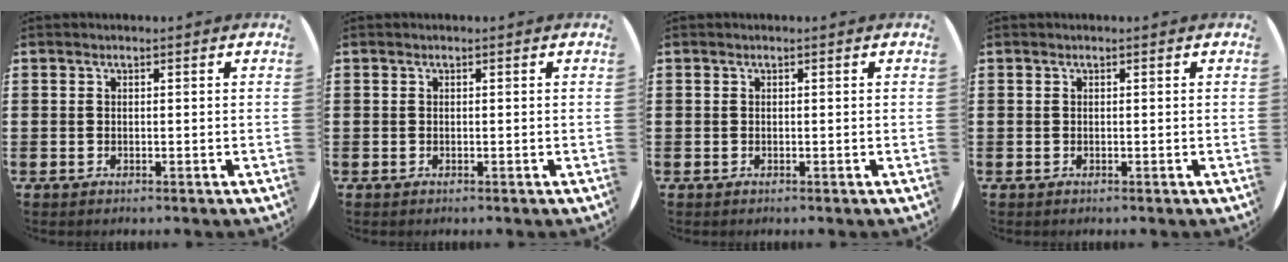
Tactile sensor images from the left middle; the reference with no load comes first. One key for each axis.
{"total": 0.0}
{"total": 0.0}
{"total": 0.0}